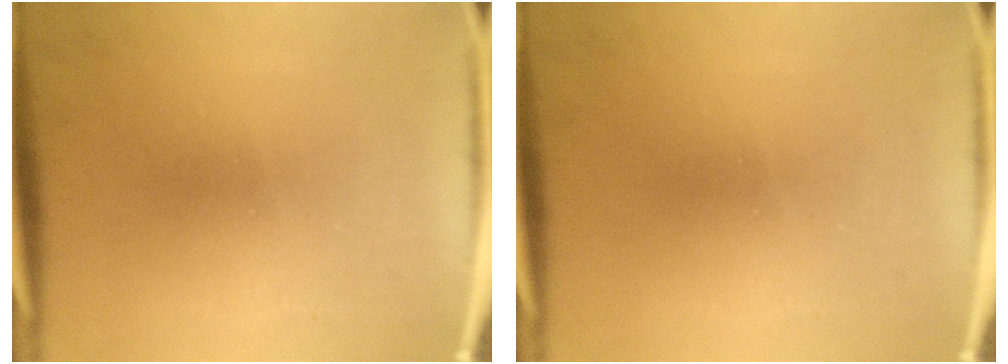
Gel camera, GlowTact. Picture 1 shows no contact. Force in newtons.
{"total": 0.0}